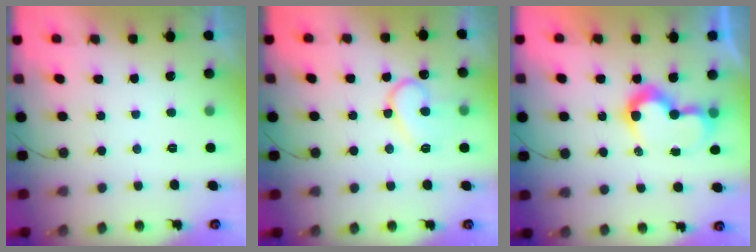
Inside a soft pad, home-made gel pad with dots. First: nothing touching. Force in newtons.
{"total": 11.7, "press": 11.7, "slide": 1.1}
{"total": 10.4, "press": 10.4, "slide": 0.5}